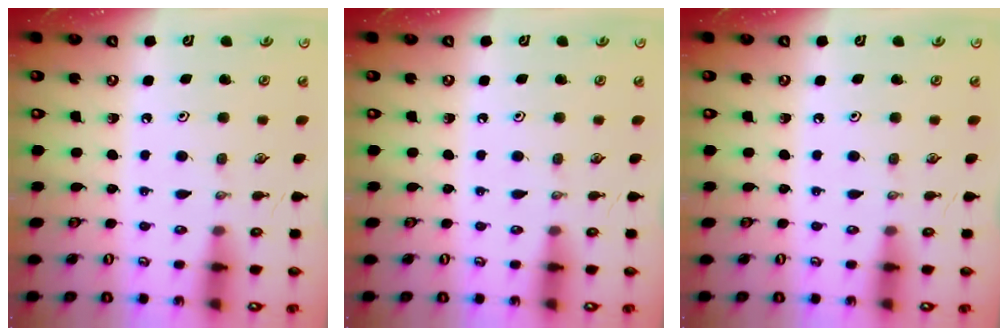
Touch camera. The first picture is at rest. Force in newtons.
{"total": 0.0}
{"total": 0.0}